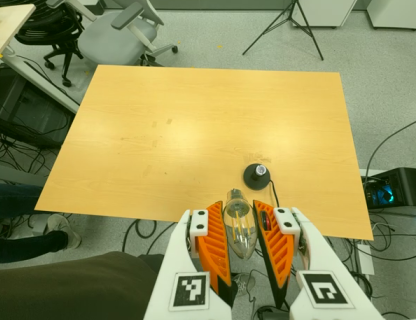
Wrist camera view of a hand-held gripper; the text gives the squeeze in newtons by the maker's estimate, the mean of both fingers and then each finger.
{"total": 10.6, "left": 9.7, "right": 11.5}